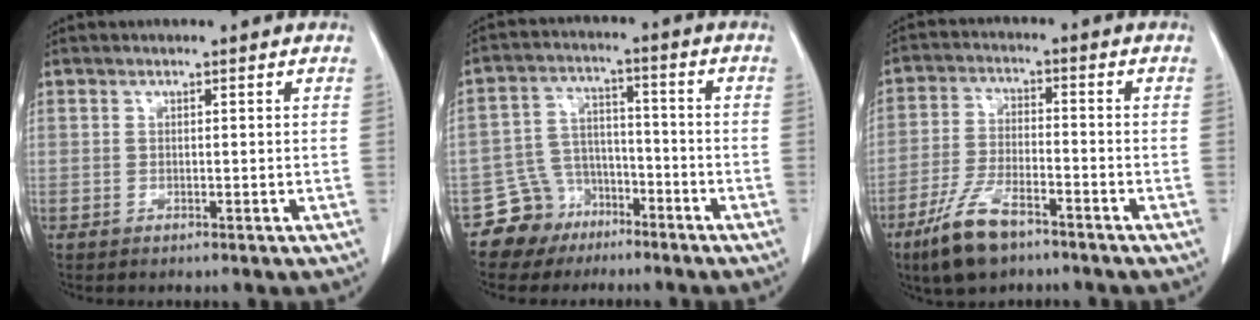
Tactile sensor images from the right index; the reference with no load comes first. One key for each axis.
{"total": 7.7, "fx": -5.1, "fy": 5.7, "fz": 0.1, "tx": 0.003, "ty": 0.026, "tz": -0.088}
{"total": 9.3, "fx": -6.3, "fy": 2.8, "fz": 6.2, "tx": -0.133, "ty": -0.014, "tz": -0.118}